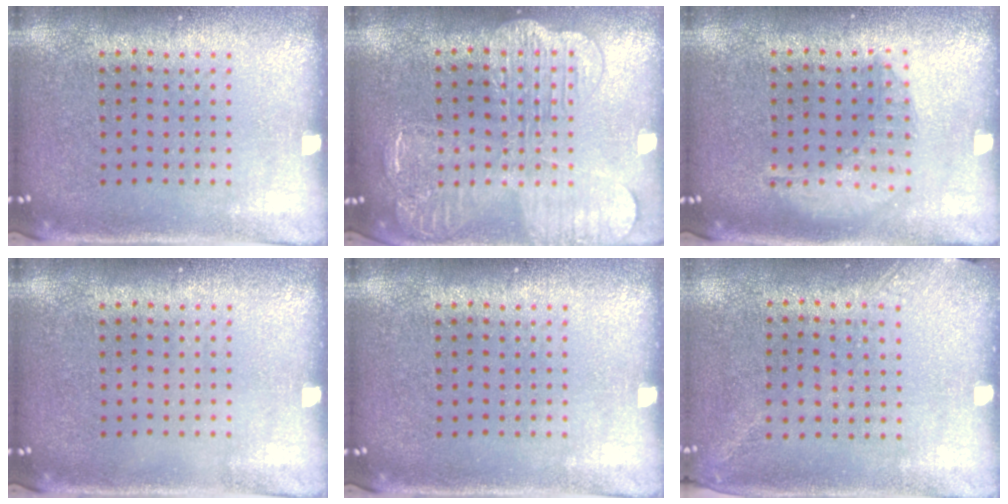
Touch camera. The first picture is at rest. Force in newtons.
{"total": 4.0, "press": 4.0, "slide": 0.5}
{"total": 1.4, "press": 1.3, "slide": 0.5}
{"total": 0.0}
{"total": 0.0}
{"total": 1.3, "press": 1.0, "slide": 0.9}